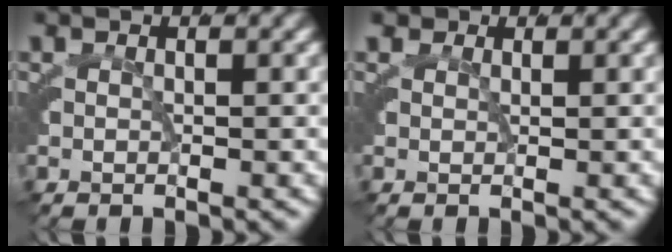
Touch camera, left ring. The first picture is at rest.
{"total": 1.1, "force": [0.8, 0.7, 0.4], "torque": [-0.016, -0.005, 0.017]}